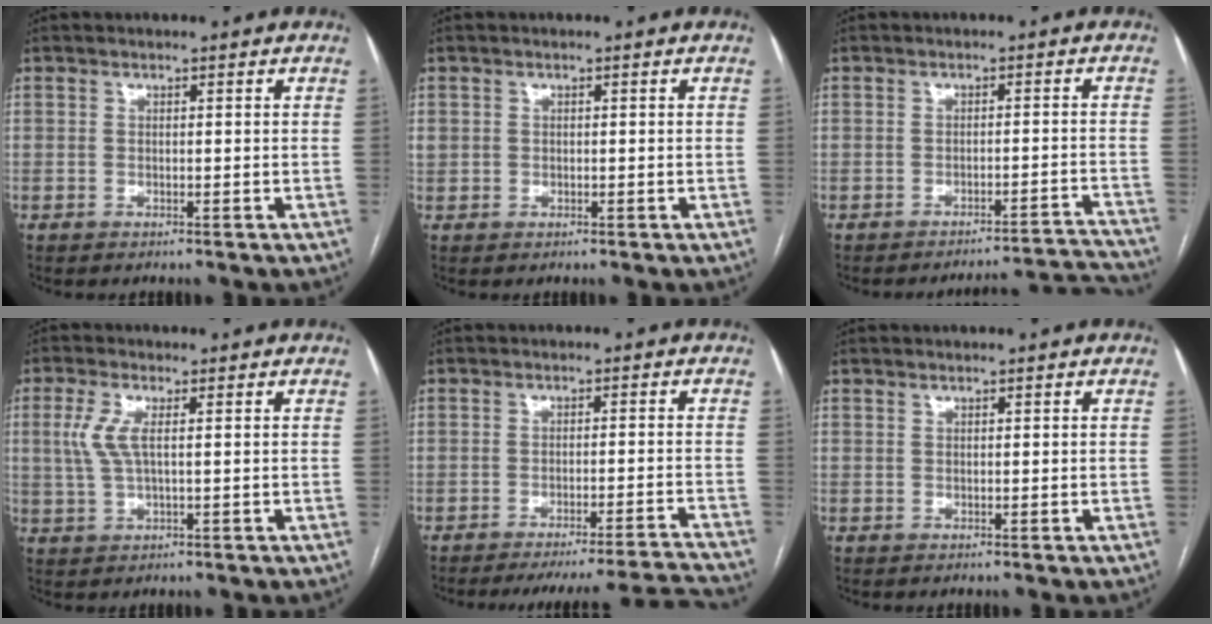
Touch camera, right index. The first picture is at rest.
{"total": 1.6, "force": [0.2, 1.5, 0.6], "torque": [-0.020, 0.013, 0.010]}
{"total": 10.5, "force": [-10.5, -1.1, -0.3], "torque": [0.027, 0.013, -0.125]}
{"total": 4.5, "force": [1.0, 1.2, 4.3], "torque": [-0.111, 0.004, 0.020]}
{"total": 14.6, "force": [-14.1, -2.0, 2.9], "torque": [-0.025, -0.003, -0.182]}
{"total": 0.0}